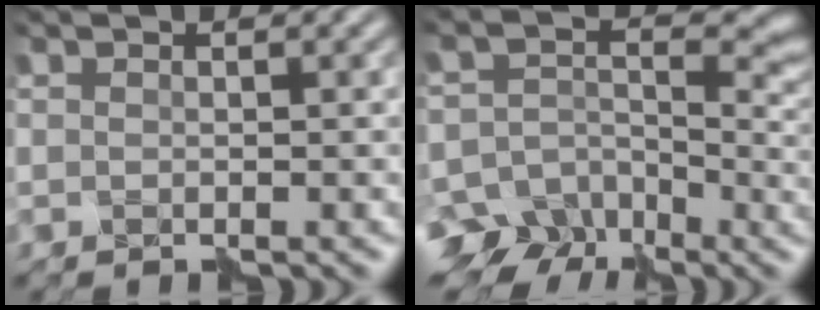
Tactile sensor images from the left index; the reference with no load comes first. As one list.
[{"total": 10.4, "force": [-5.0, 7.5, 5.2], "torque": [-0.089, -0.003, -0.091]}]